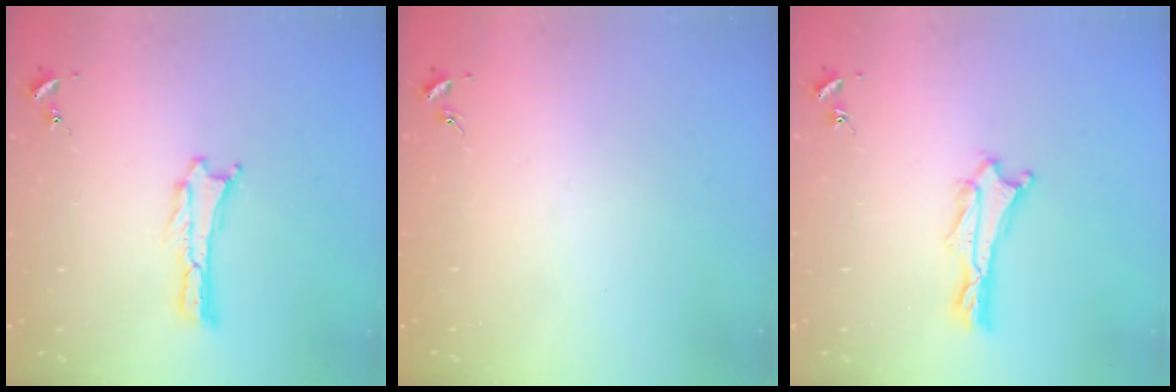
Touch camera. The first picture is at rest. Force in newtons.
{"total": 0.0}
{"total": 0.9, "press": 0.9, "slide": 0.2}